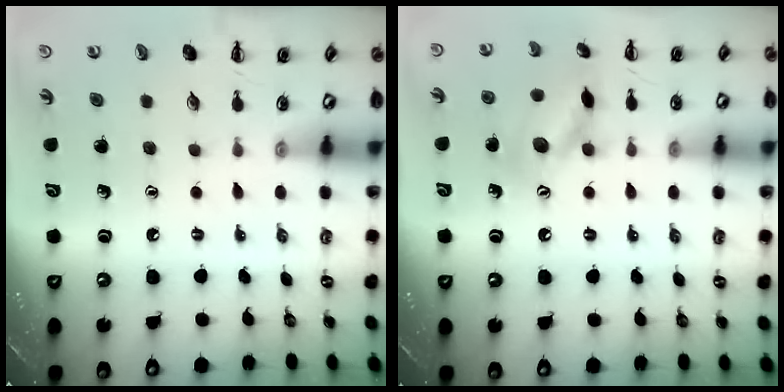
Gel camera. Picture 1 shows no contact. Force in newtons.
{"total": 13.0, "press": 13.0, "slide": 0.8}